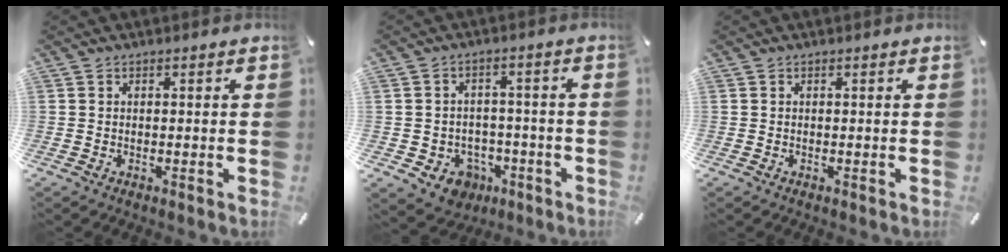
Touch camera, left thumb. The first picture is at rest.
{"total": 6.8, "force": [-2.8, 5.9, 1.9], "torque": [-0.032, 0.022, -0.046]}
{"total": 0.0}